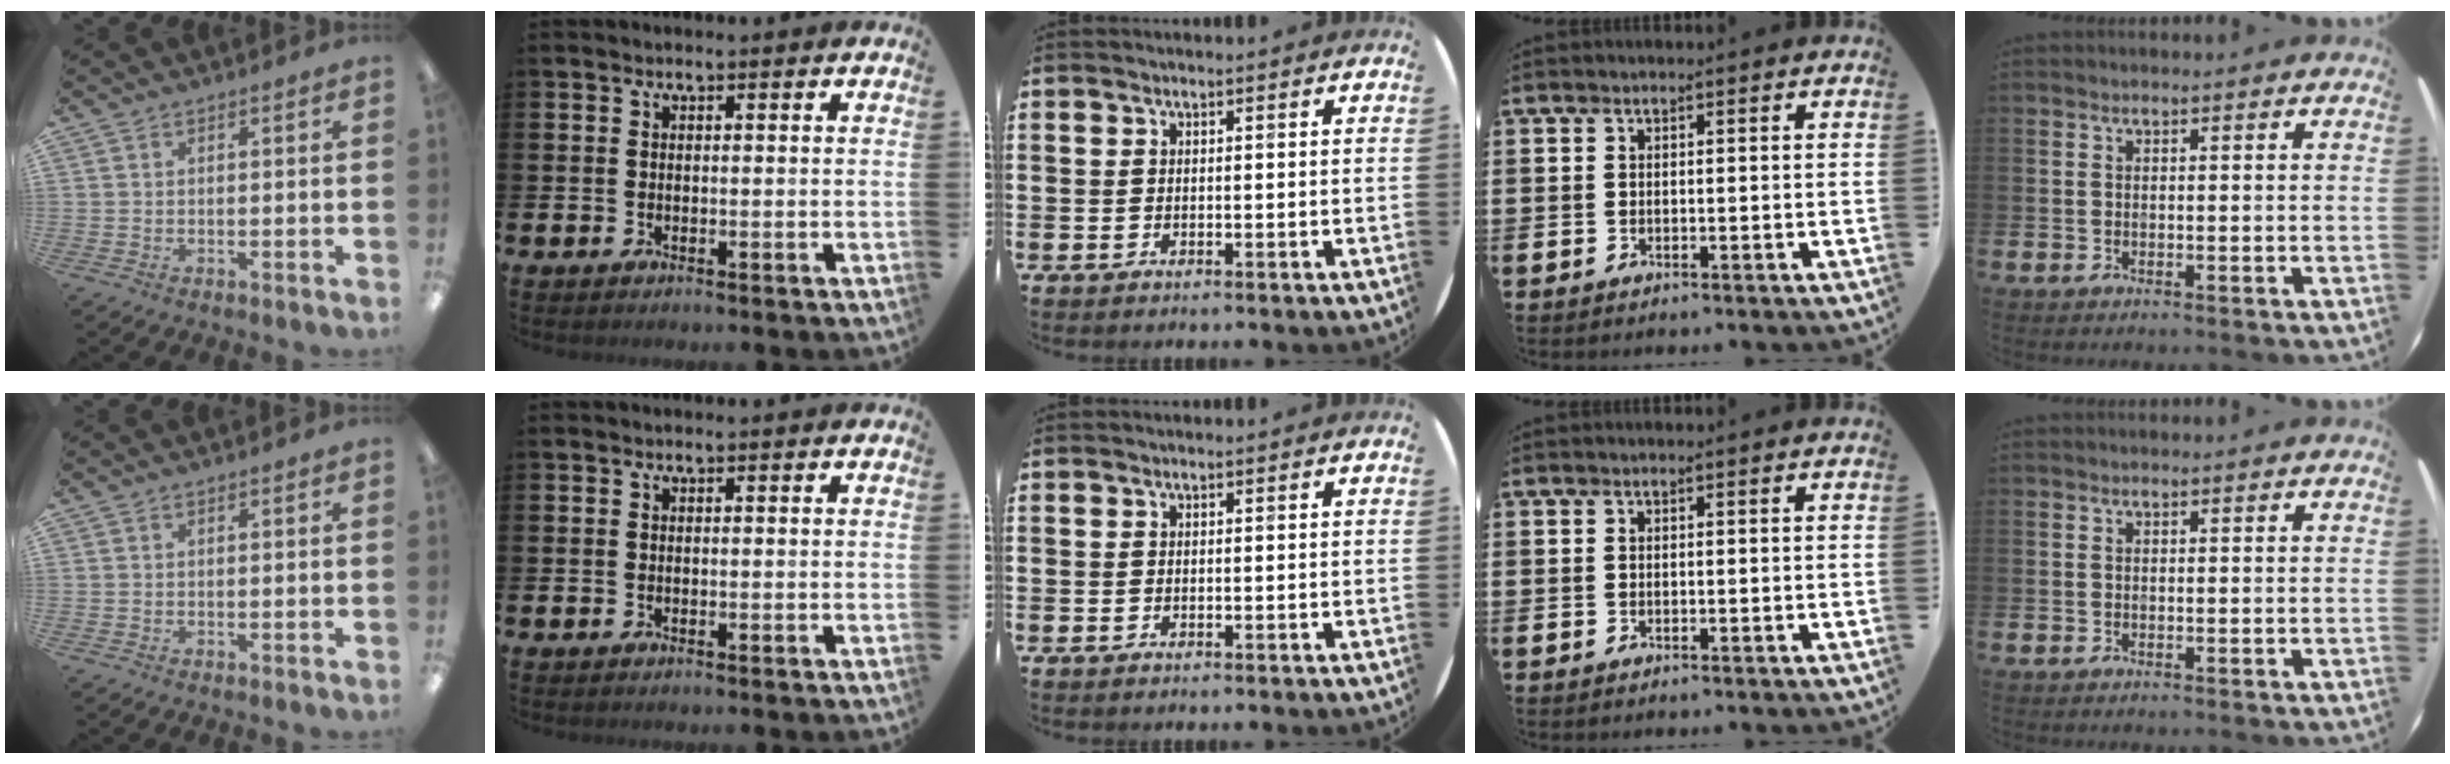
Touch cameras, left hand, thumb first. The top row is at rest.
{}